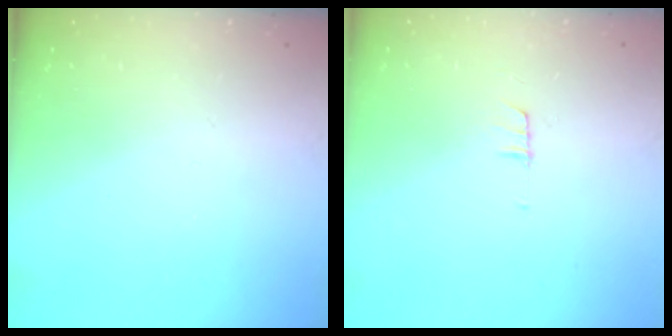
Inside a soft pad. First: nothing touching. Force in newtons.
{"total": 3.7, "press": 3.7, "slide": 0.4}